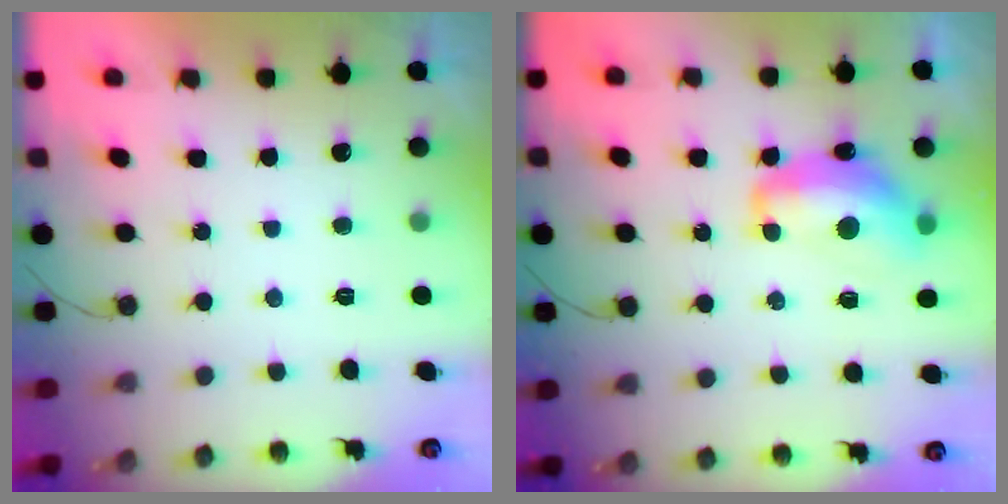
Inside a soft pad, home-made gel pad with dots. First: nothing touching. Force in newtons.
{"total": 12.6, "press": 12.6, "slide": 1.3}